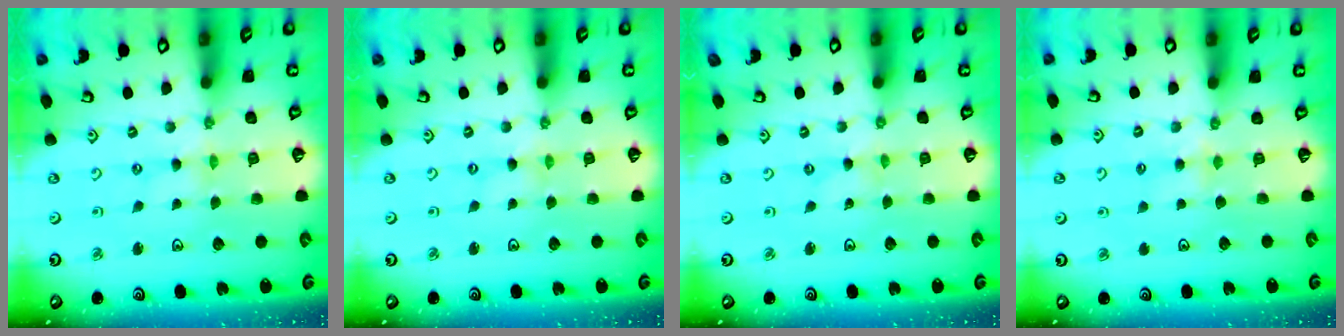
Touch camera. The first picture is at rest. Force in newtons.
{"total": 0.0}
{"total": 0.0}
{"total": 3.8, "press": 3.7, "slide": 0.6}